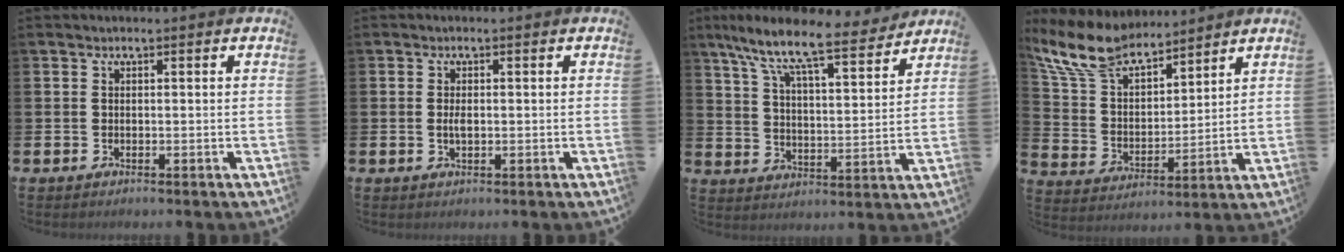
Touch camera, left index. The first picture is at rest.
{"total": 1.5, "force": [0.0, 0.7, 1.4], "torque": [-0.026, 0.003, -0.002]}
{"total": 10.2, "force": [8.8, 1.6, 4.9], "torque": [-0.118, -0.063, 0.145]}
{"total": 9.9, "force": [8.8, 3.2, 3.2], "torque": [-0.108, -0.040, 0.164]}